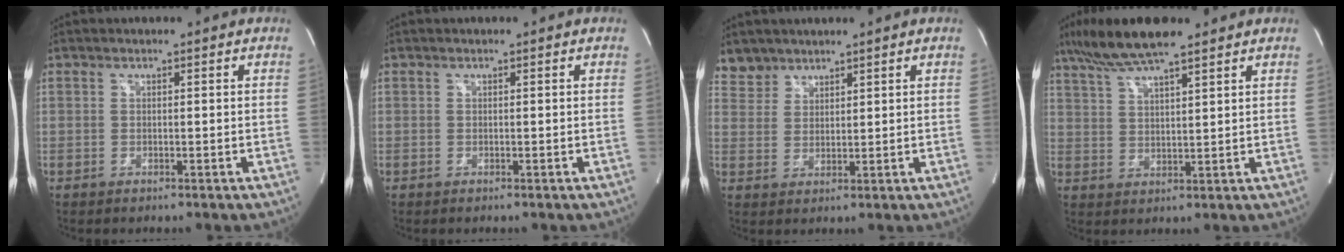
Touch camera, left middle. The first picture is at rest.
{"total": 0.0}
{"total": 4.0, "force": [3.4, 2.1, -0.4], "torque": [0.015, 0.006, 0.068]}
{"total": 10.3, "force": [8.1, 1.2, 6.3], "torque": [-0.122, 0.023, 0.145]}